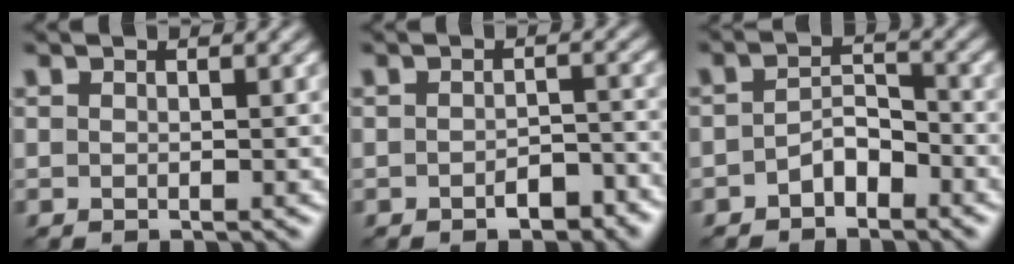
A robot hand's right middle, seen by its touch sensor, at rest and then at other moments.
{"total": 2.6, "force": [-1.5, 1.3, 1.7], "torque": [-0.026, 0.003, -0.021]}
{"total": 2.5, "force": [-1.5, 1.3, 1.5], "torque": [-0.027, 0.010, -0.029]}